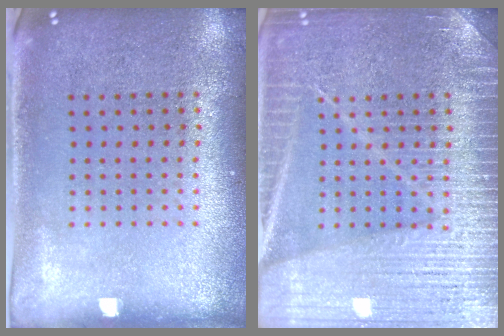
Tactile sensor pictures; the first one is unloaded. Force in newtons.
{"total": 6.8, "press": 6.7, "slide": 1.0}